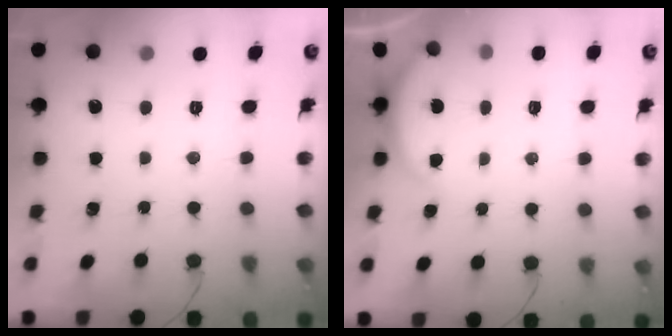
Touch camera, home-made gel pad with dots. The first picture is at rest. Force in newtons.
{"total": 2.8, "press": 2.8, "slide": 0.4}